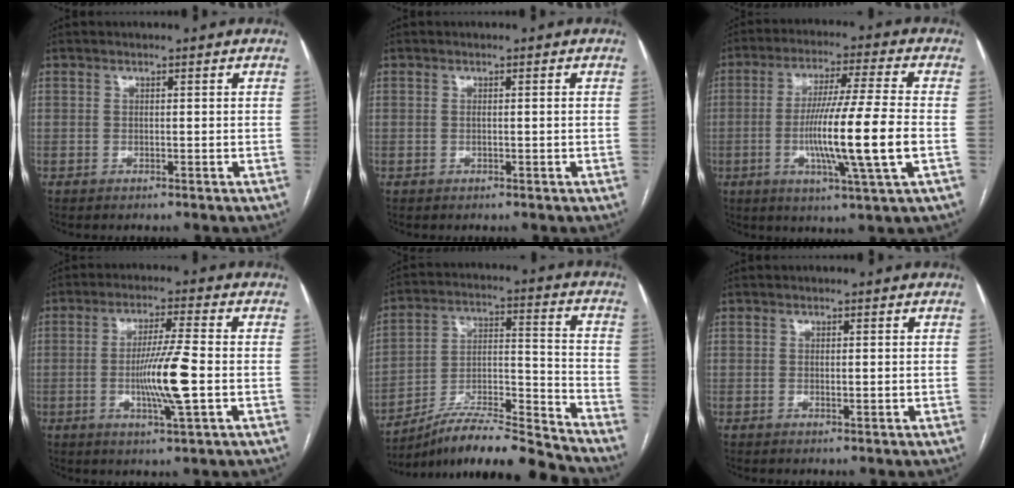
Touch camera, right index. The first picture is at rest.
{"total": 0.6, "force": [-0.1, -0.1, 0.6], "torque": [-0.013, -0.001, 0.000]}
{"total": 14.4, "force": [-2.7, -0.9, 14.1], "torque": [-0.259, -0.012, -0.056]}
{"total": 9.0, "force": [-1.6, -0.3, 8.9], "torque": [-0.166, -0.009, -0.031]}
{"total": 15.9, "force": [-14.9, -0.8, 5.6], "torque": [-0.088, 0.029, -0.258]}
{"total": 0.9, "force": [-0.1, 0.1, 0.8], "torque": [-0.017, -0.003, 0.000]}